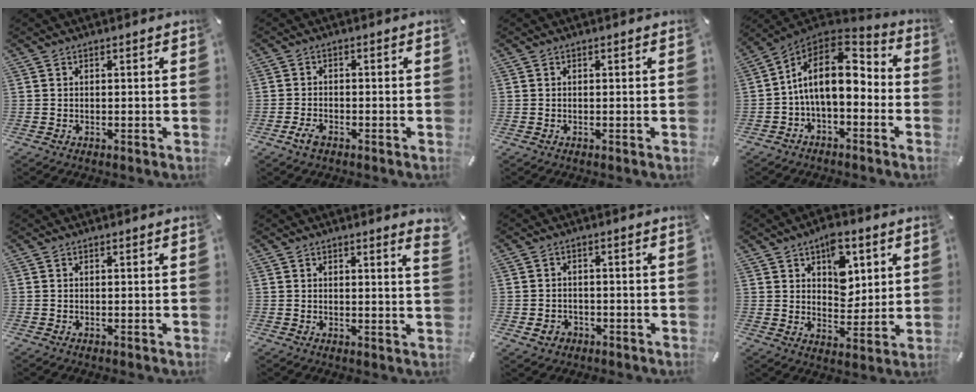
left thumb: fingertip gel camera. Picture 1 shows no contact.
{"total": 2.9, "force": [-1.8, 1.4, 1.7], "torque": [-0.044, 0.002, -0.037]}
{"total": 0.0}
{"total": 15.1, "force": [0.4, 9.2, 12.0], "torque": [-0.227, 0.002, 0.002]}
{"total": 0.0}
{"total": 2.4, "force": [1.7, 0.2, 1.7], "torque": [-0.022, -0.007, 0.027]}
{"total": 3.5, "force": [-1.4, 3.0, 1.2], "torque": [-0.020, 0.006, -0.026]}
{"total": 10.0, "force": [4.8, 6.7, 5.7], "torque": [-0.066, -0.018, 0.080]}